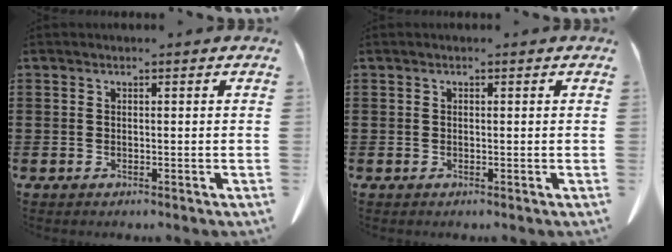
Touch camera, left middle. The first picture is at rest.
{"total": 0.0}